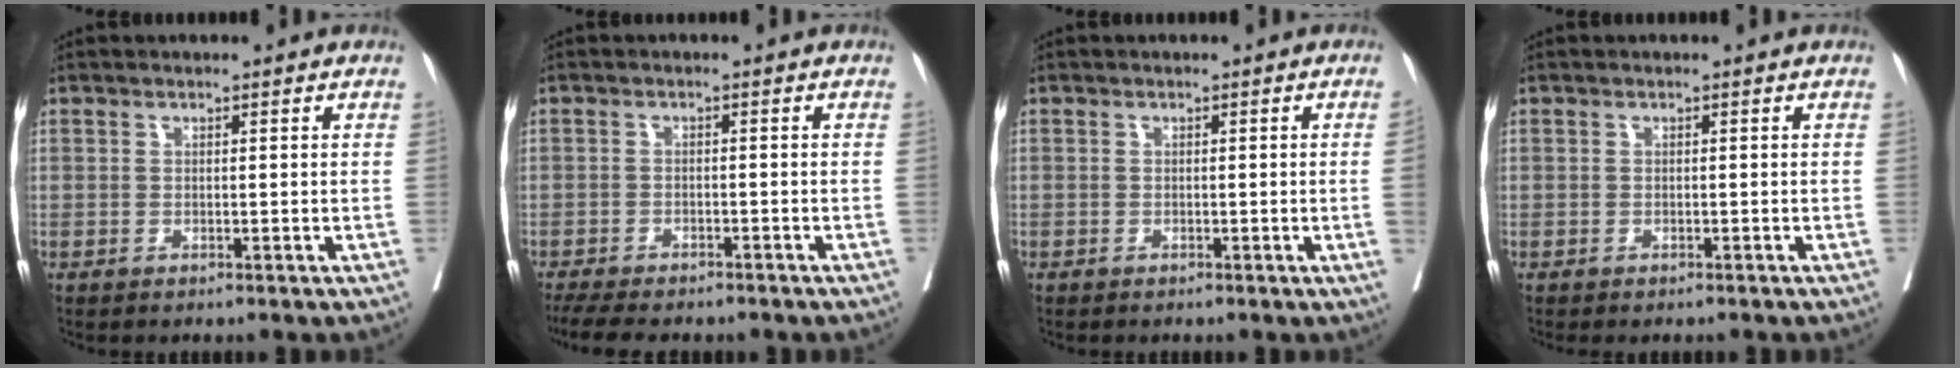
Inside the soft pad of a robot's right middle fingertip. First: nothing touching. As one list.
[{"total": 9.5, "force": [-8.0, 2.5, 4.5], "torque": [-0.069, -0.005, -0.111]}, {"total": 1.2, "force": [-0.2, -0.5, 1.1], "torque": [-0.007, 0.001, -0.004]}, {"total": 1.1, "force": [-1.0, 0.5, 0.2], "torque": [-0.006, 0.001, -0.015]}]